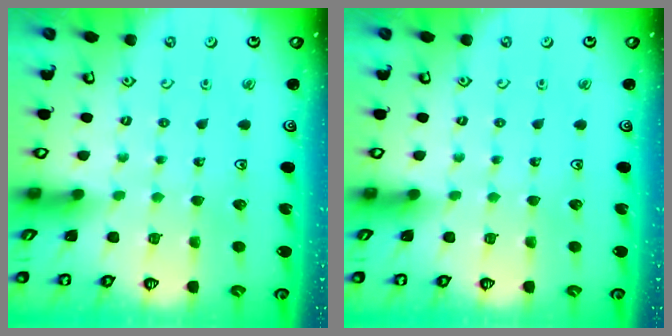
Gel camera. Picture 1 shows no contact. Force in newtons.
{"total": 0.0}